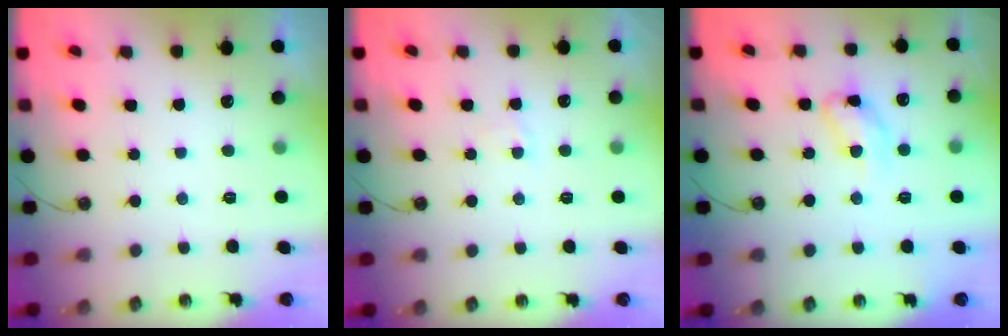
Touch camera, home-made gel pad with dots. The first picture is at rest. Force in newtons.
{"total": 2.9, "press": 2.9, "slide": 0.4}
{"total": 11.7, "press": 11.7, "slide": 0.8}